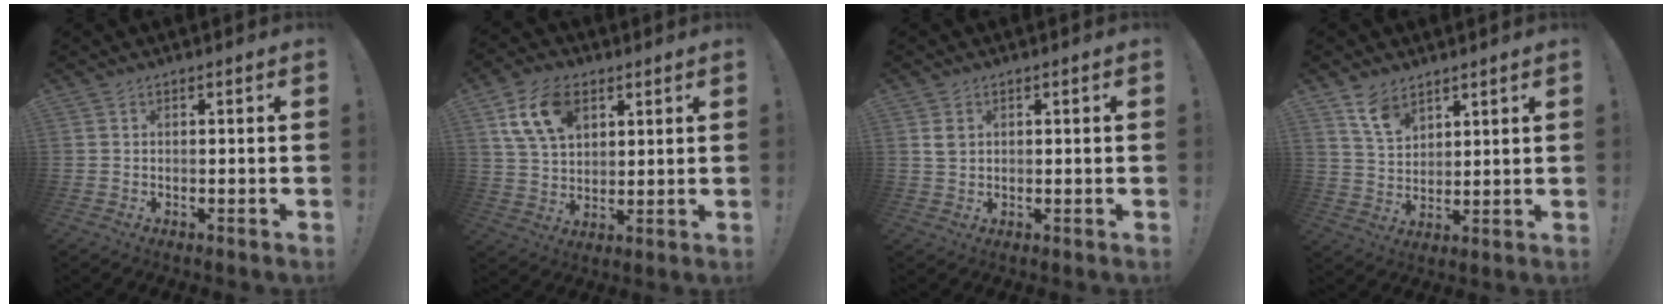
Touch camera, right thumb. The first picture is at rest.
{"total": 13.7, "force": [6.4, 8.9, 8.2], "torque": [-0.139, -0.014, 0.123]}
{"total": 2.4, "force": [0.8, 1.8, 1.5], "torque": [-0.022, 0.002, 0.013]}
{"total": 8.6, "force": [6.0, 4.8, 3.7], "torque": [-0.063, -0.035, 0.115]}